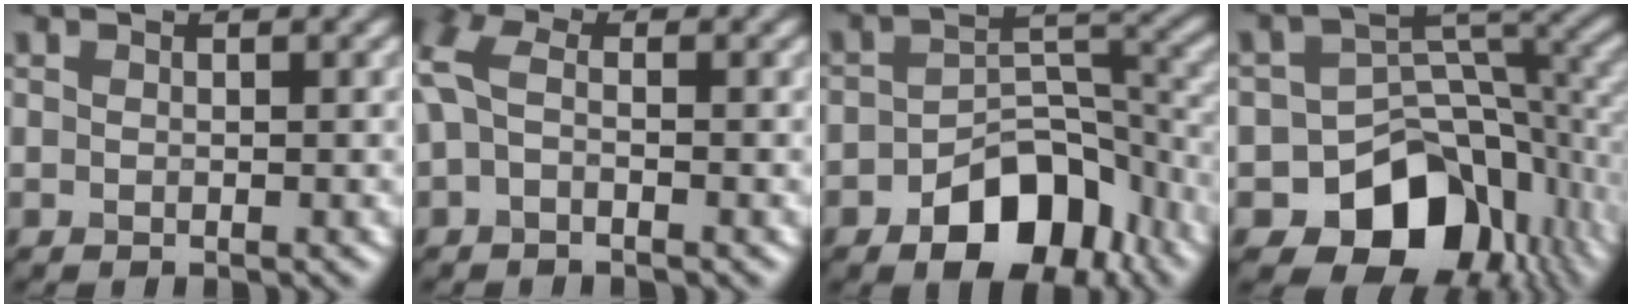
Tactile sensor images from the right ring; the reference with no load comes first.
{"total": 3.3, "force": [0.1, 2.0, 2.6], "torque": [-0.072, 0.010, -0.007]}
{"total": 8.0, "force": [-4.4, 4.6, 4.9], "torque": [-0.063, -0.004, -0.073]}
{"total": 12.2, "force": [-6.2, 8.5, 6.2], "torque": [-0.085, -0.017, -0.098]}